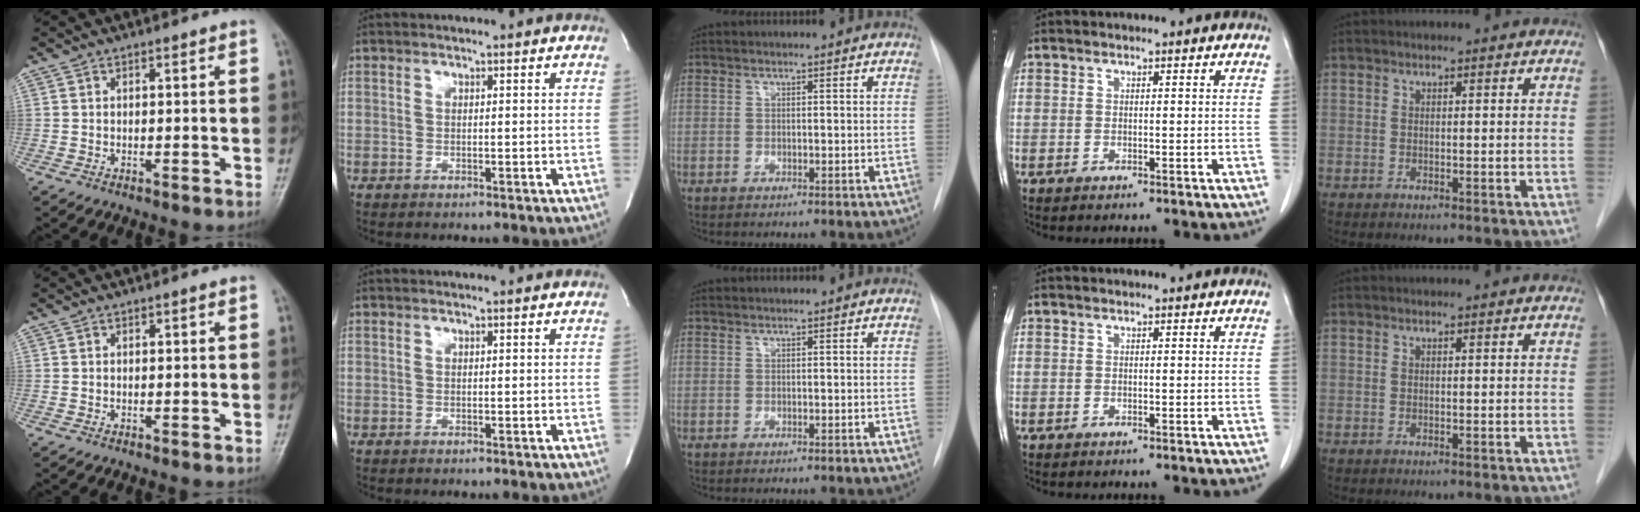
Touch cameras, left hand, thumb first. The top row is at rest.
{}